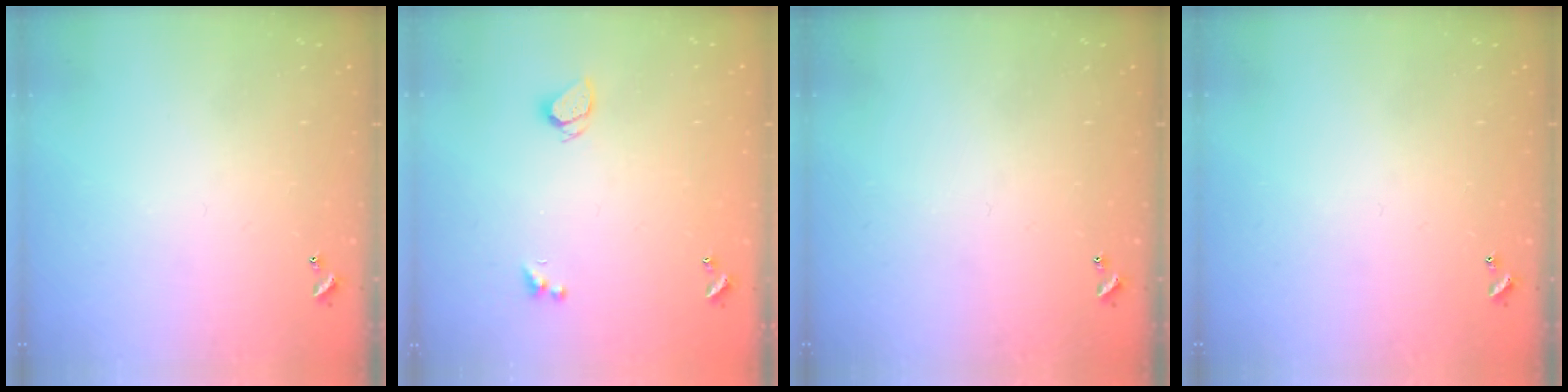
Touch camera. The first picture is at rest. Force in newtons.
{"total": 1.9, "press": 1.8, "slide": 0.4}
{"total": 0.0}
{"total": 0.0}